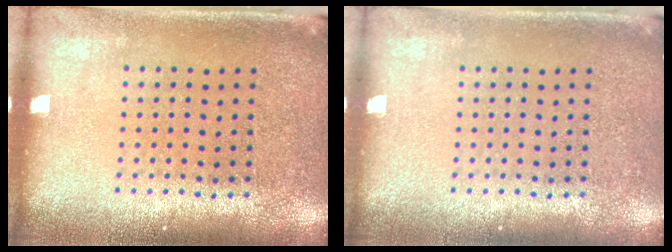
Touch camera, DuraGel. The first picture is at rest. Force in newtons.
{"total": 0.0}